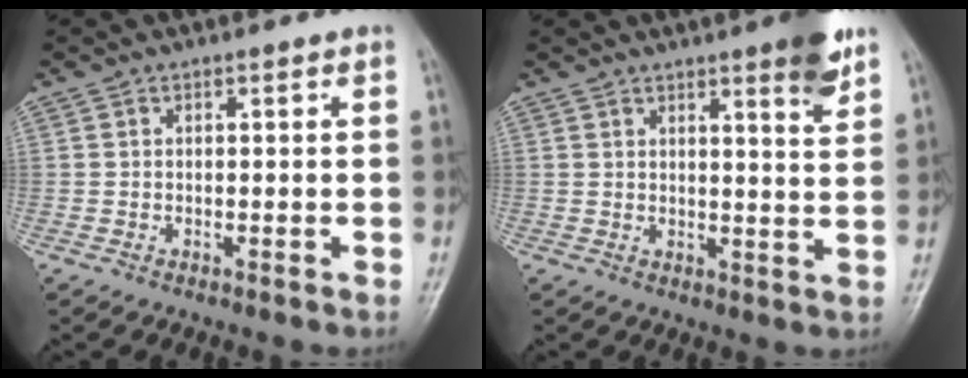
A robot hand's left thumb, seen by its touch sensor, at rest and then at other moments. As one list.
[{"total": 6.6, "force": [4.3, 0.8, 5.0], "torque": [-0.060, -0.026, 0.055]}]